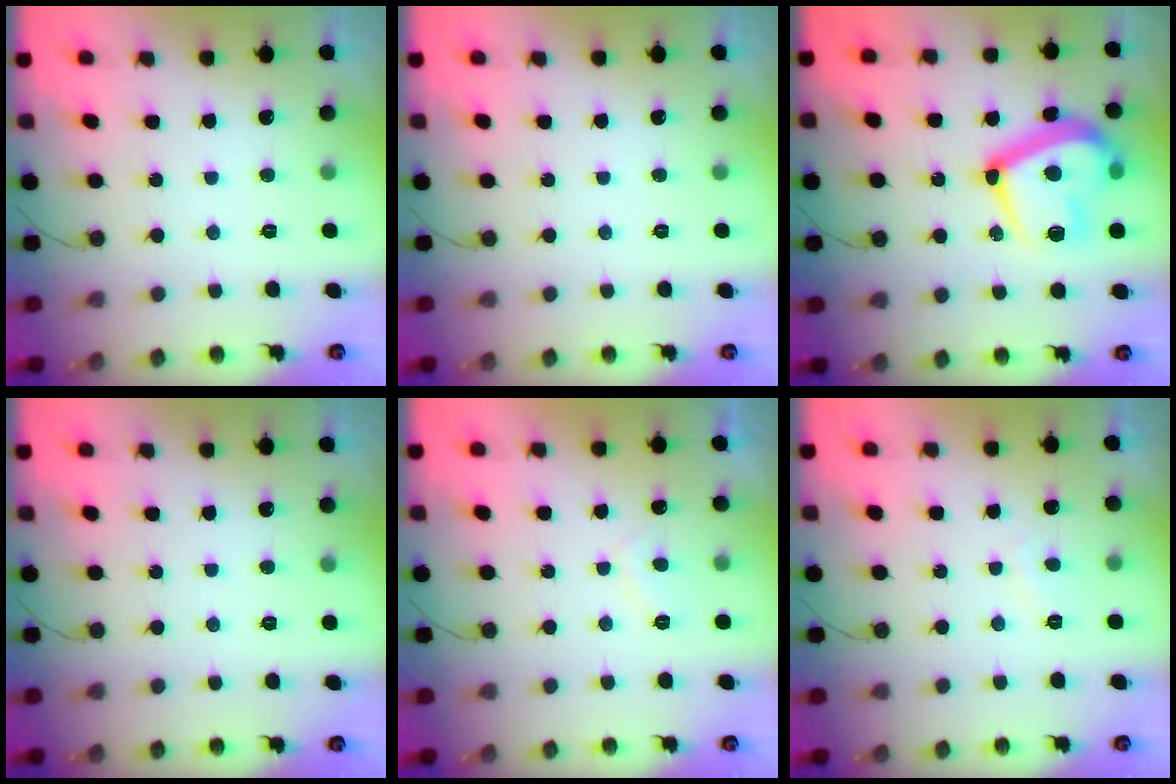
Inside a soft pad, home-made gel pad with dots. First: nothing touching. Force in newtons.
{"total": 0.0}
{"total": 19.4, "press": 19.3, "slide": 1.8}
{"total": 0.0}
{"total": 2.1, "press": 2.0, "slide": 0.8}
{"total": 1.6, "press": 1.5, "slide": 0.6}